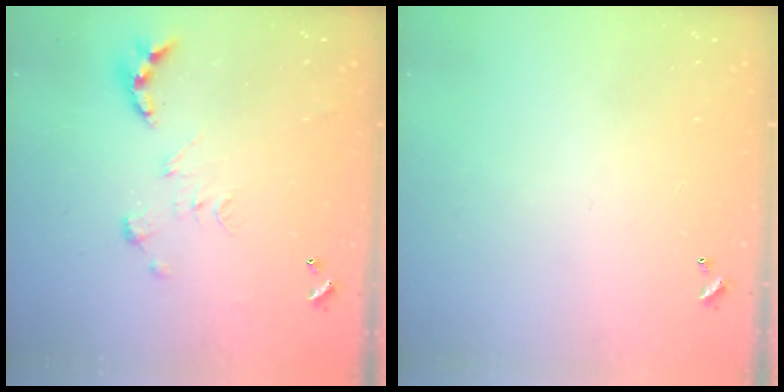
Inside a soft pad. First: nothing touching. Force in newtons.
{"total": 0.0}